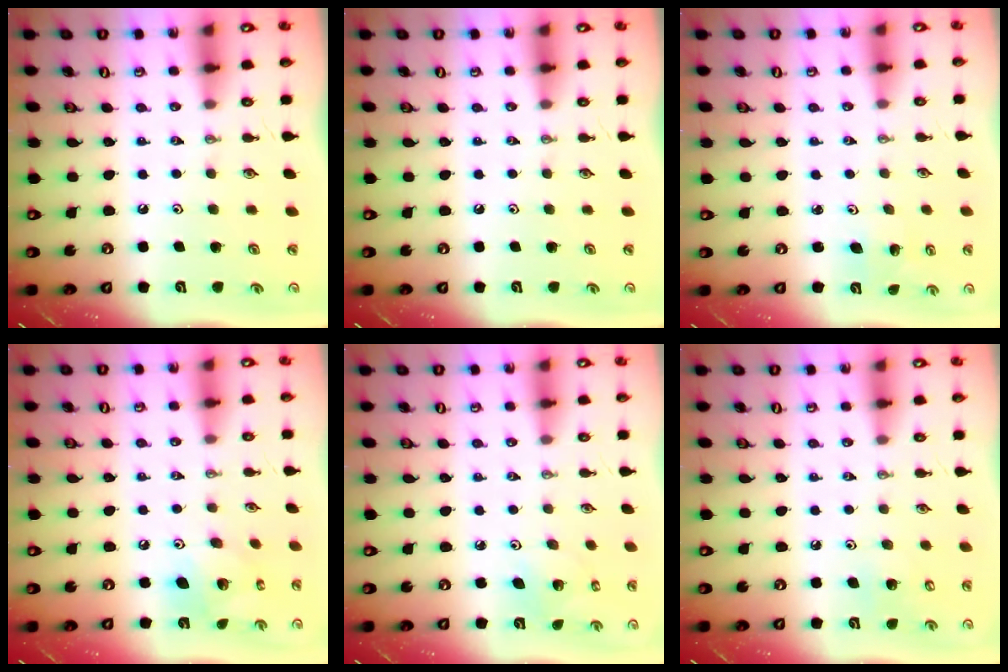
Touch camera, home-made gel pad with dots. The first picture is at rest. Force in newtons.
{"total": 0.0}
{"total": 1.9, "press": 1.9, "slide": 0.0}
{"total": 10.1, "press": 10.1, "slide": 0.5}
{"total": 2.9, "press": 2.9, "slide": 0.3}
{"total": 6.4, "press": 6.3, "slide": 0.5}